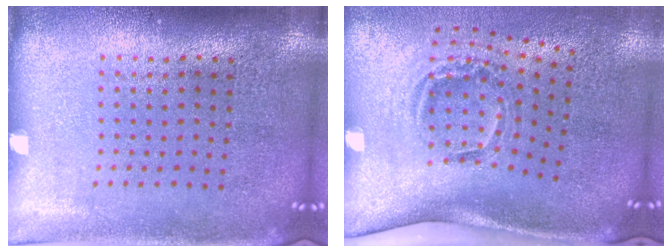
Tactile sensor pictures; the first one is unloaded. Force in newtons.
{"total": 2.1, "press": 1.2, "slide": 1.7}